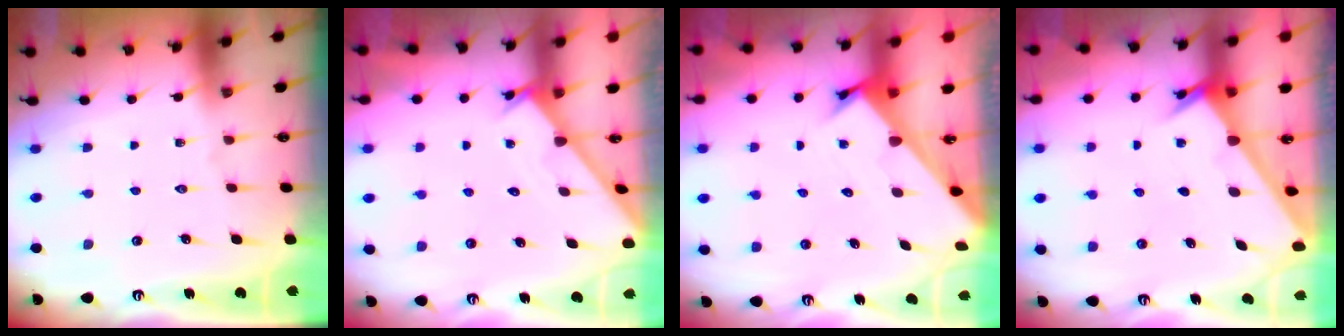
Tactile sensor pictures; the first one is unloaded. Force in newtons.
{"total": 2.6, "press": 2.6, "slide": 0.2}
{"total": 2.5, "press": 2.5, "slide": 0.3}
{"total": 2.4, "press": 2.4, "slide": 0.2}